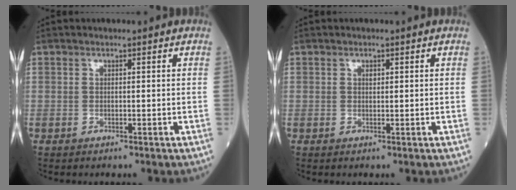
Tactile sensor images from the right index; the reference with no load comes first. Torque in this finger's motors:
{"motor_torque": [0.13, 0.15, 0.11, 0.02]}